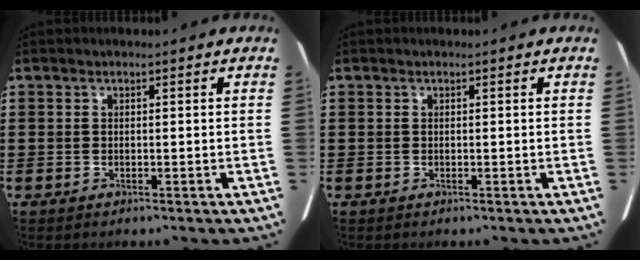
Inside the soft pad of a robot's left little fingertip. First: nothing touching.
{"total": 0.0}